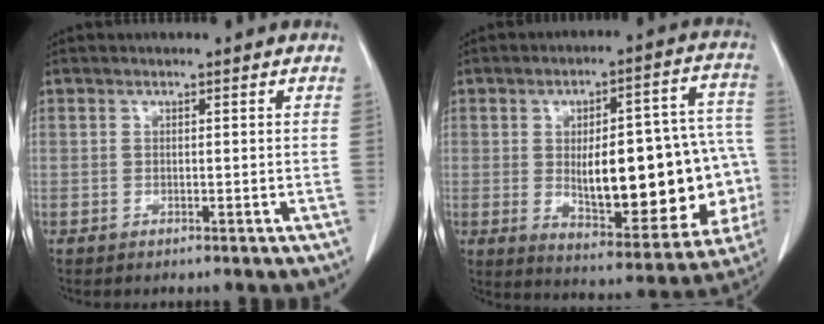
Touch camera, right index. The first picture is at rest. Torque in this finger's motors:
{"motor_torque": [1.94, -0.20, 0.96, 0.18]}